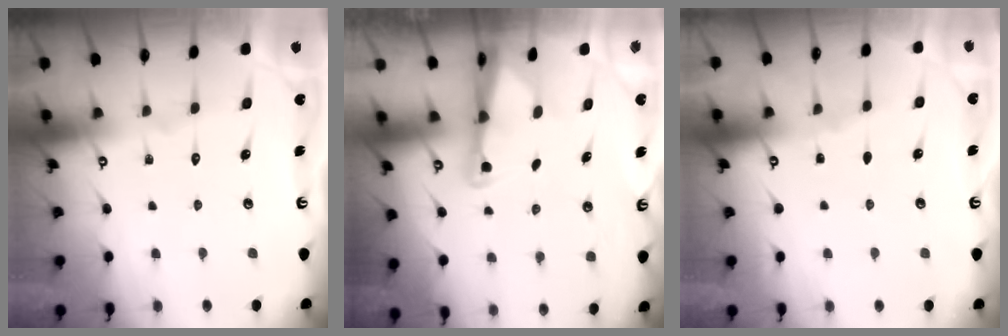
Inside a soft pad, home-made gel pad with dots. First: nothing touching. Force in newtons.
{"total": 2.8, "press": 2.7, "slide": 0.6}
{"total": 2.5, "press": 2.5, "slide": 0.4}